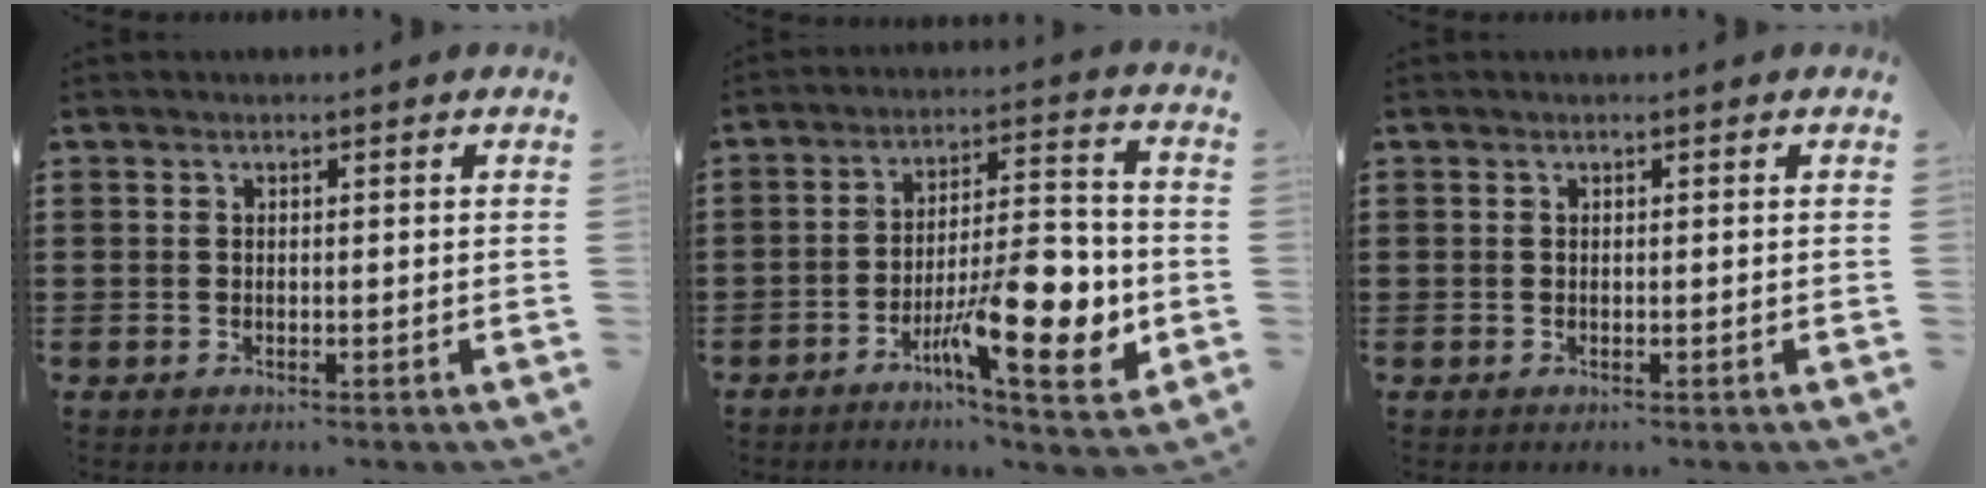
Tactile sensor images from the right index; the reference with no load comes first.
{"total": 13.6, "force": [-5.3, 4.1, 11.9], "torque": [-0.180, 0.007, -0.085]}
{"total": 0.0}